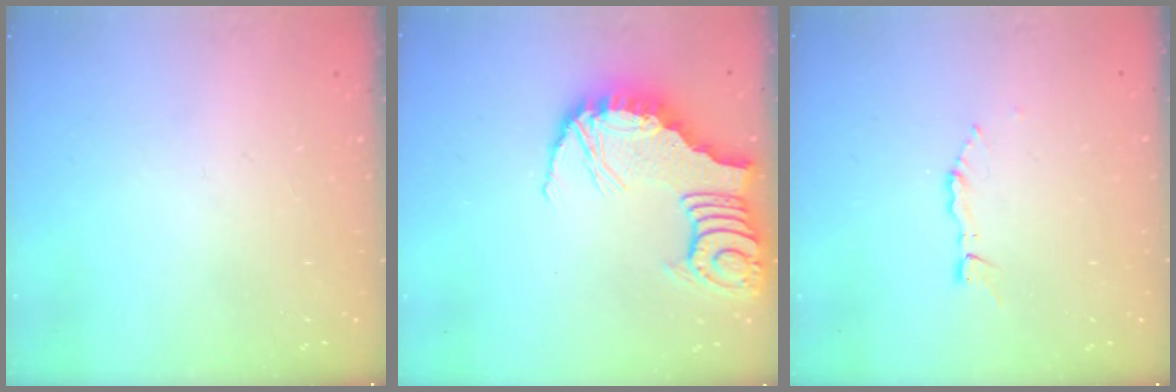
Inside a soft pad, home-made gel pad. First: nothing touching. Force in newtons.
{"total": 10.5, "press": 10.5, "slide": 1.3}
{"total": 2.0, "press": 2.0, "slide": 0.2}